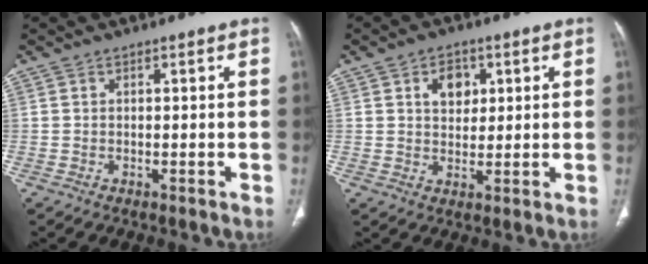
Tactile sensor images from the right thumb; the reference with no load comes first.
{"total": 5.6, "force": [2.0, 4.0, 3.3], "torque": [-0.027, -0.007, 0.031]}